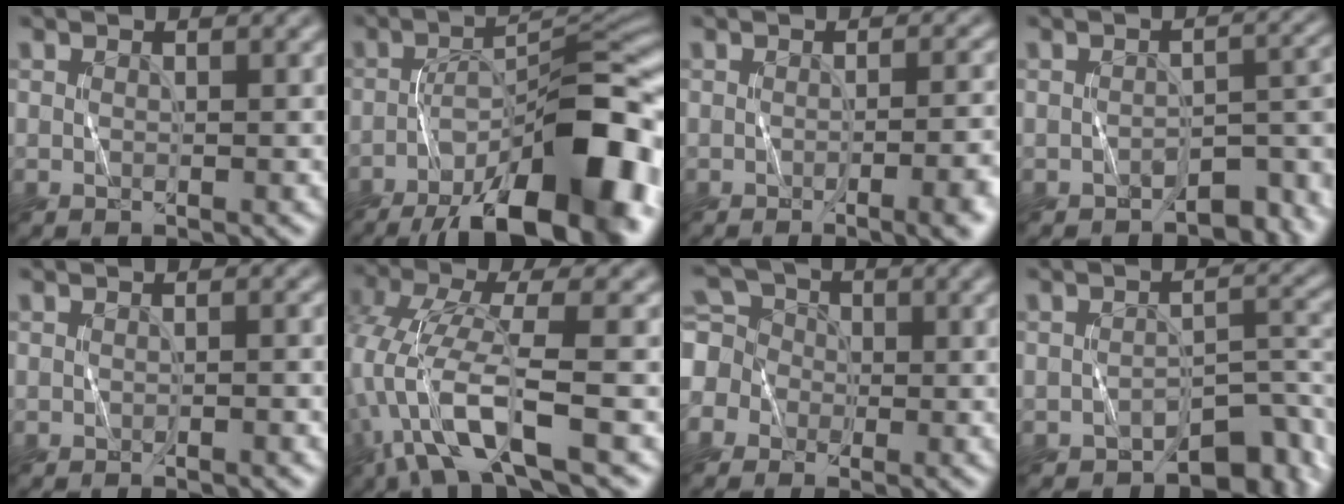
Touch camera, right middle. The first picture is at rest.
{"total": 16.2, "force": [-10.0, 5.0, 11.6], "torque": [-0.164, 0.009, -0.163]}
{"total": 5.3, "force": [-2.4, 1.5, 4.5], "torque": [-0.054, 0.003, -0.027]}
{"total": 3.9, "force": [-3.1, 1.8, 1.6], "torque": [-0.002, 0.003, -0.049]}
{"total": 1.4, "force": [-0.6, 0.4, 1.2], "torque": [-0.013, 0.001, -0.007]}
{"total": 7.5, "force": [-4.1, 1.3, 6.1], "torque": [-0.146, 0.002, -0.086]}
{"total": 4.3, "force": [-0.4, 4.0, 1.5], "torque": [-0.047, 0.026, -0.025]}
{"total": 5.1, "force": [-3.9, 2.2, 2.5], "torque": [-0.016, 0.001, -0.058]}